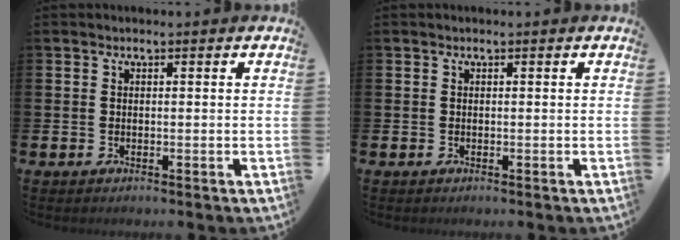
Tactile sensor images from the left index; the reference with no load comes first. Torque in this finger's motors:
{"motor_torque": [0.00, 0.00, 0.01, 0.00]}